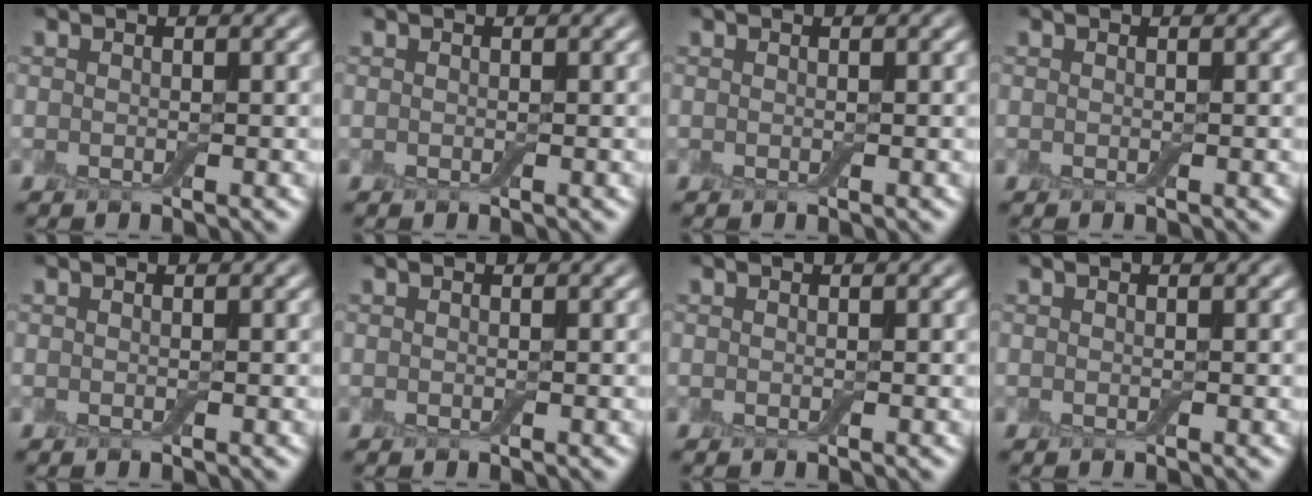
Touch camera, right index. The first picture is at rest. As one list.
[{"total": 0.0}, {"total": 0.0}, {"total": 0.0}, {"total": 0.0}, {"total": 0.0}, {"total": 0.0}, {"total": 0.0}]